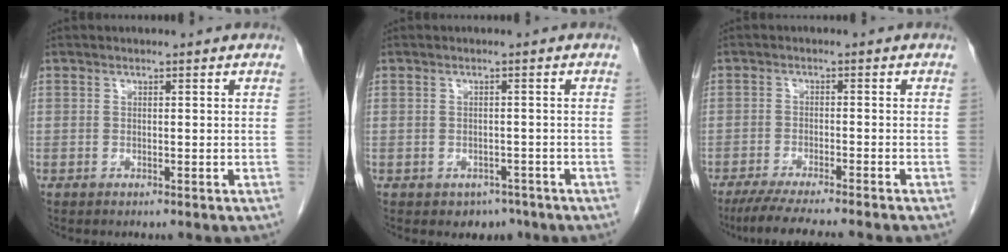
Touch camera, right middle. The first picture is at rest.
{"total": 2.7, "force": [-1.8, 1.9, 0.6], "torque": [-0.003, 0.007, -0.017]}
{"total": 10.0, "force": [-8.6, -0.5, 5.1], "torque": [-0.060, -0.025, -0.134]}